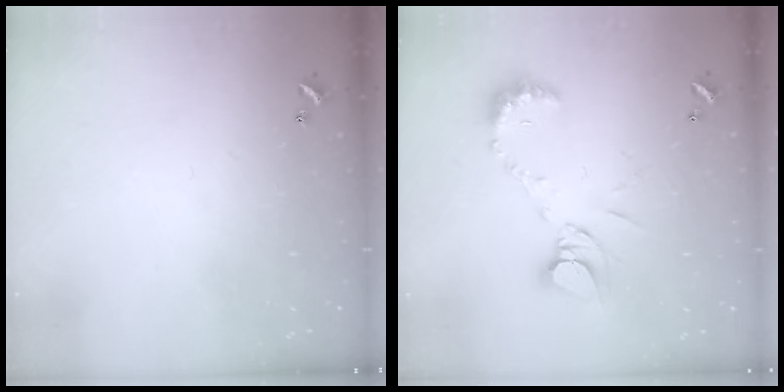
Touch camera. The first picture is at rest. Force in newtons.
{"total": 10.0, "press": 10.0, "slide": 0.9}